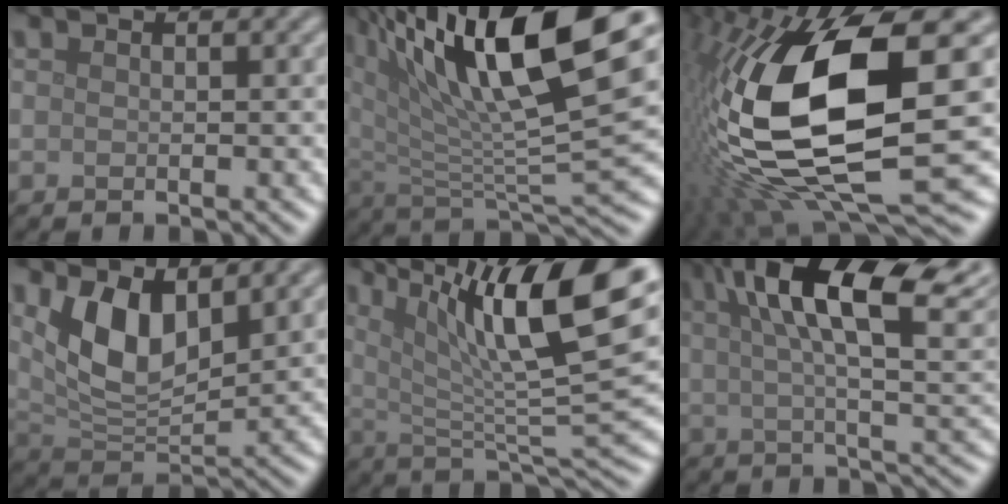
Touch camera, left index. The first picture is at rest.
{"total": 15.0, "force": [7.6, 4.4, 12.2], "torque": [-0.216, 0.007, 0.139]}
{"total": 17.9, "force": [0.1, 7.3, 16.3], "torque": [-0.332, -0.015, 0.012]}
{"total": 6.6, "force": [2.6, 3.2, 5.2], "torque": [-0.105, -0.011, 0.054]}
{"total": 14.5, "force": [6.3, 3.7, 12.6], "torque": [-0.194, 0.008, 0.109]}
{"total": 13.0, "force": [5.0, 3.9, 11.3], "torque": [-0.168, 0.017, 0.078]}